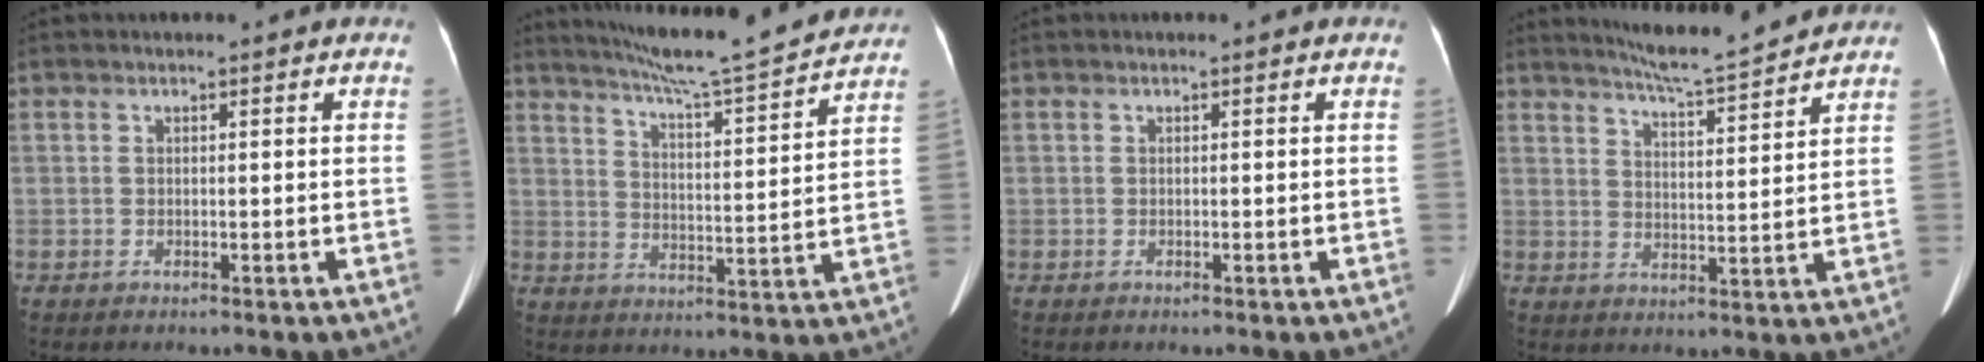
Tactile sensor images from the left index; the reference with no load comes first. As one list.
[{"total": 16.7, "force": [15.3, -0.5, 6.7], "torque": [-0.116, -0.009, 0.217]}, {"total": 0.0}, {"total": 10.2, "force": [9.6, -0.5, 3.4], "torque": [-0.064, 0.002, 0.145]}]